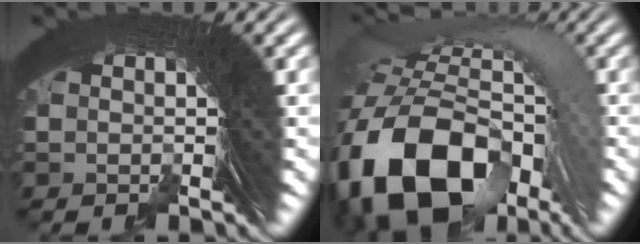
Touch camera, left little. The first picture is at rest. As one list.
[{"total": 13.0, "force": [-1.7, 8.3, 9.8], "torque": [-0.193, -0.032, -0.009]}]